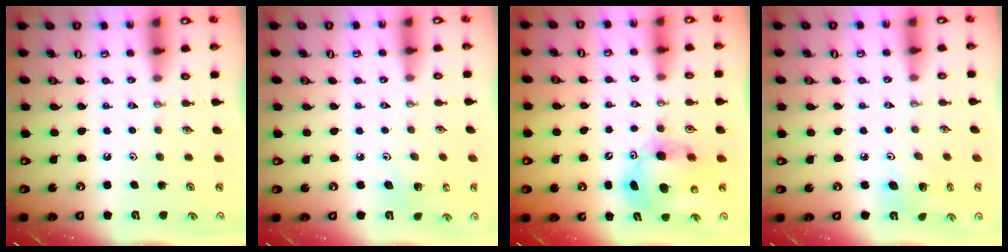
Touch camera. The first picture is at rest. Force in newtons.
{"total": 4.1, "press": 4.0, "slide": 1.1}
{"total": 13.2, "press": 13.1, "slide": 2.1}
{"total": 7.2, "press": 7.0, "slide": 1.9}